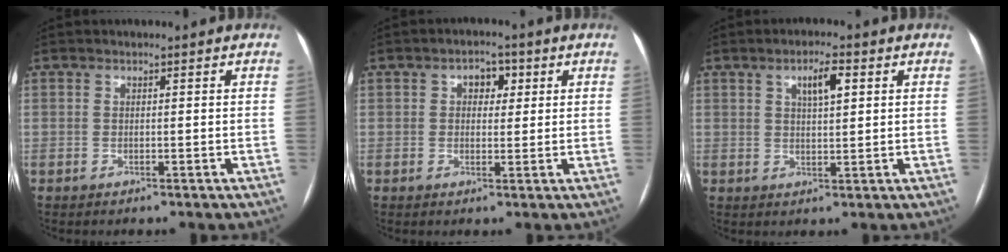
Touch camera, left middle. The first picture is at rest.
{"total": 3.3, "force": [1.2, 2.2, 2.2], "torque": [-0.031, 0.013, 0.016]}
{"total": 4.0, "force": [1.7, 1.0, 3.5], "torque": [-0.060, 0.004, 0.028]}